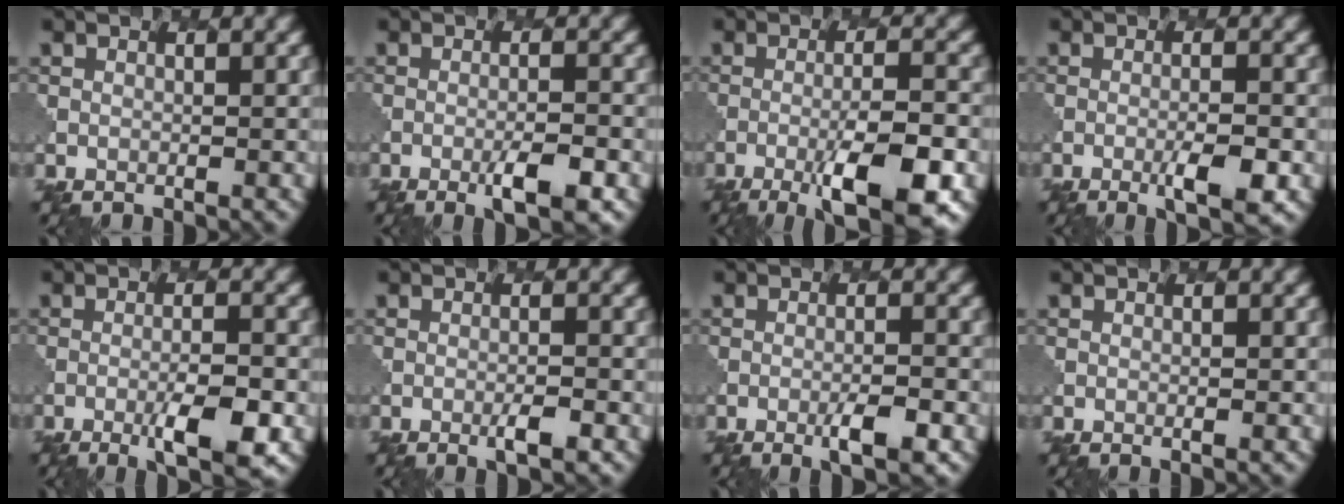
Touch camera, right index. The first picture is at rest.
{"total": 3.3, "force": [-1.4, 0.6, 2.9], "torque": [-0.055, 0.000, -0.023]}
{"total": 7.9, "force": [-3.8, 1.8, 6.6], "torque": [-0.109, -0.002, -0.060]}
{"total": 3.6, "force": [-1.3, 0.7, 3.3], "torque": [-0.059, -0.002, -0.019]}
{"total": 5.0, "force": [-2.0, 1.1, 4.5], "torque": [-0.079, -0.002, -0.029]}
{"total": 1.7, "force": [-0.7, 0.2, 1.5], "torque": [-0.027, 0.001, -0.012]}
{"total": 2.9, "force": [-1.2, 0.5, 2.5], "torque": [-0.047, 0.001, -0.021]}
{"total": 0.5, "force": [0.1, 0.1, 0.5], "torque": [-0.006, 0.000, 0.003]}